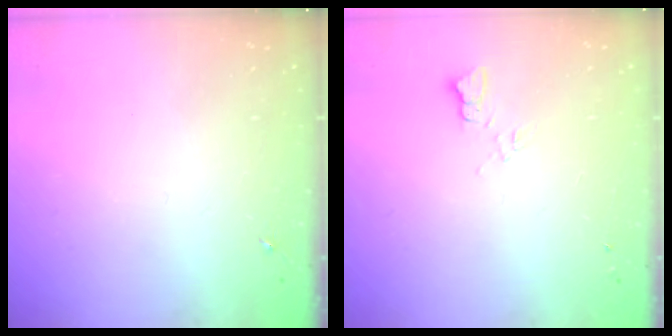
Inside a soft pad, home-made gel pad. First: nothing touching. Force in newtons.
{"total": 5.3, "press": 5.3, "slide": 0.4}